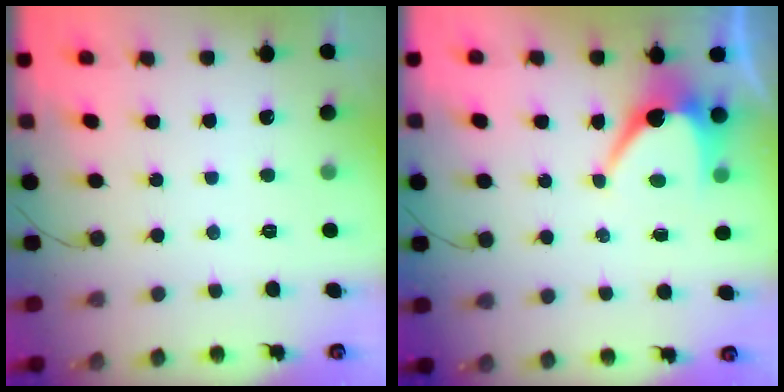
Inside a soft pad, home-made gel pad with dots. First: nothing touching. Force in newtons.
{"total": 7.1, "press": 7.1, "slide": 0.6}